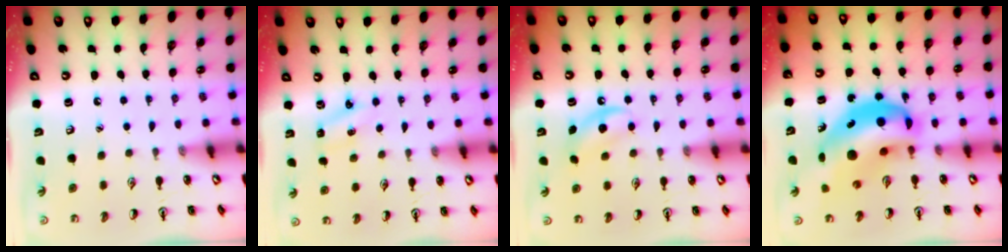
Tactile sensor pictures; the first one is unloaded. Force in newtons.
{"total": 2.5, "press": 2.3, "slide": 0.8}
{"total": 6.0, "press": 5.7, "slide": 1.6}
{"total": 16.0, "press": 15.4, "slide": 4.6}